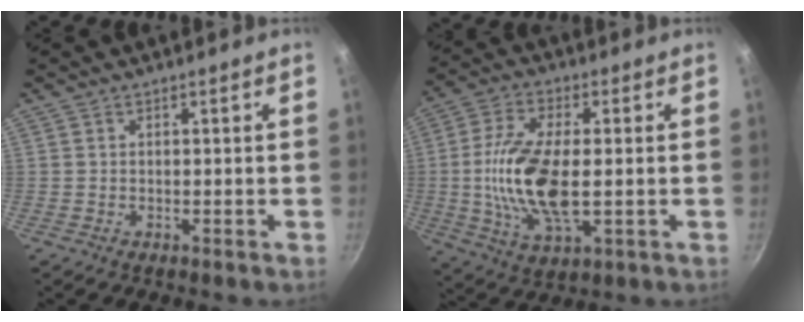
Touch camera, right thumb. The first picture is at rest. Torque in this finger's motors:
{"motor_torque": [1.89, 2.00, 1.69, -1.01, 0.62]}